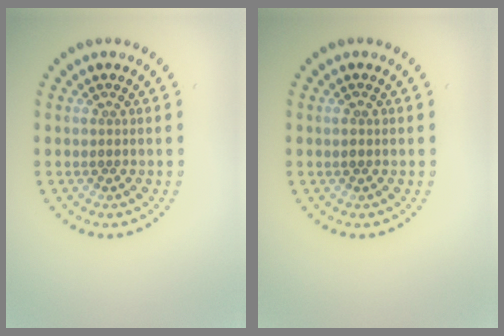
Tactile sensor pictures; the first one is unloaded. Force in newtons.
{"total": 1.0, "press": 1.0, "slide": 0.0}